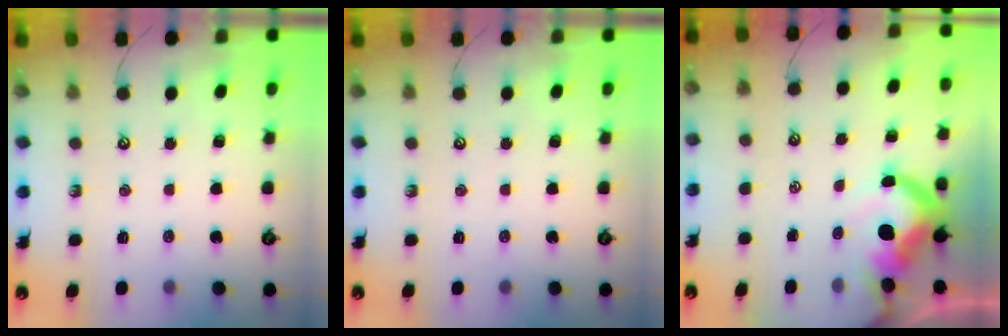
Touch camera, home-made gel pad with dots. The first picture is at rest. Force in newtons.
{"total": 0.0}
{"total": 8.3, "press": 8.1, "slide": 1.6}